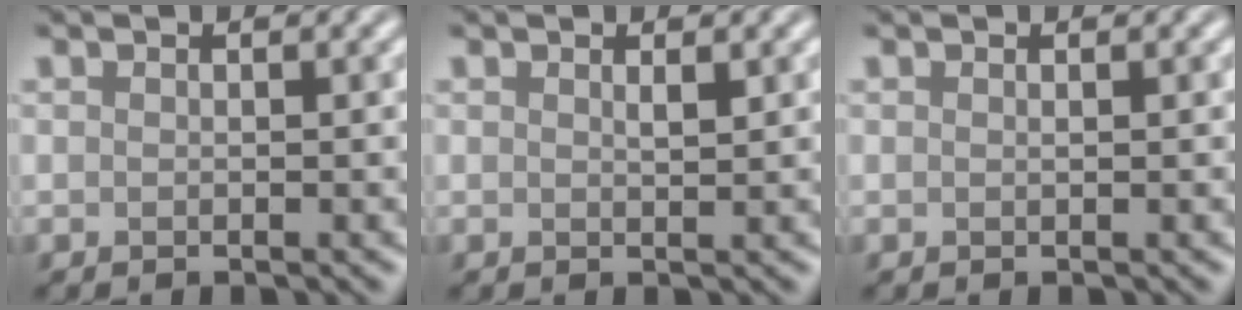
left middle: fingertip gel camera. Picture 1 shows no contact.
{"total": 0.7, "force": [0.5, 0.1, 0.5], "torque": [-0.007, -0.003, 0.008]}
{"total": 0.0}